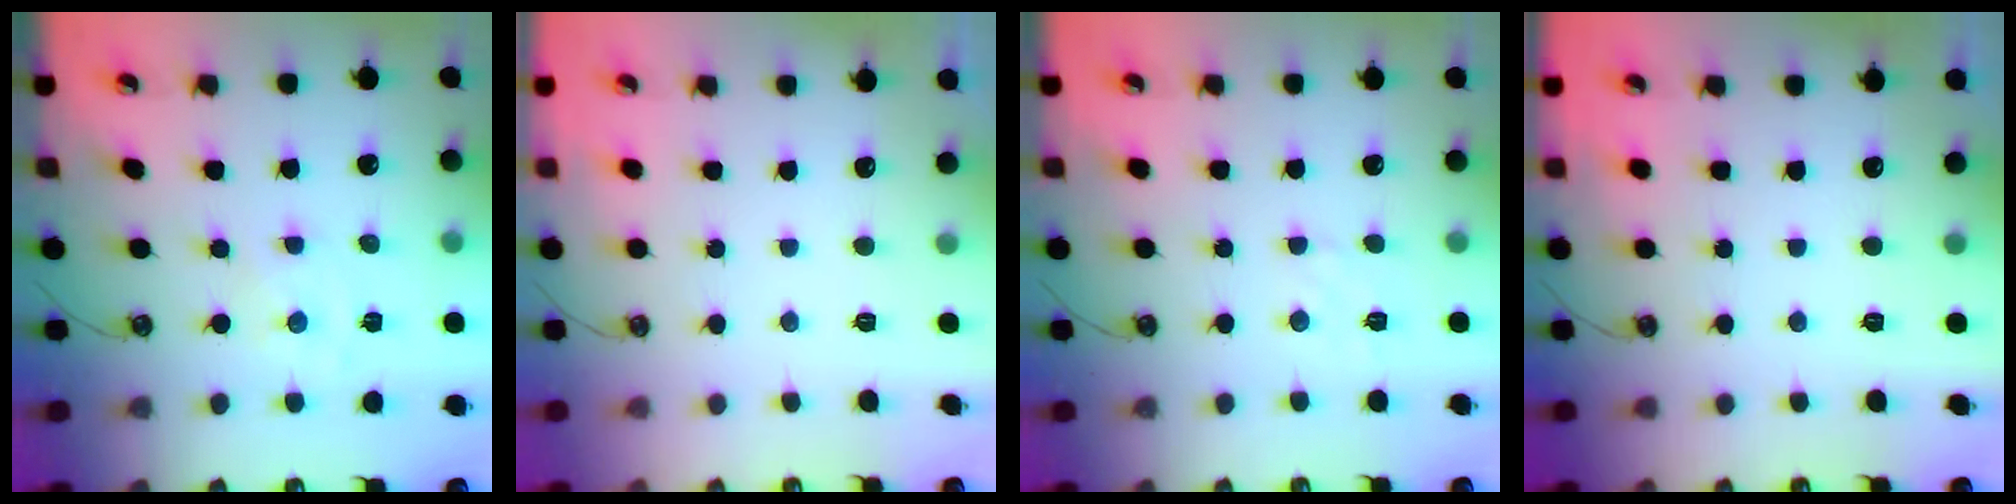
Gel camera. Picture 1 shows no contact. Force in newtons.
{"total": 0.0}
{"total": 3.7, "press": 3.7, "slide": 0.5}
{"total": 0.0}